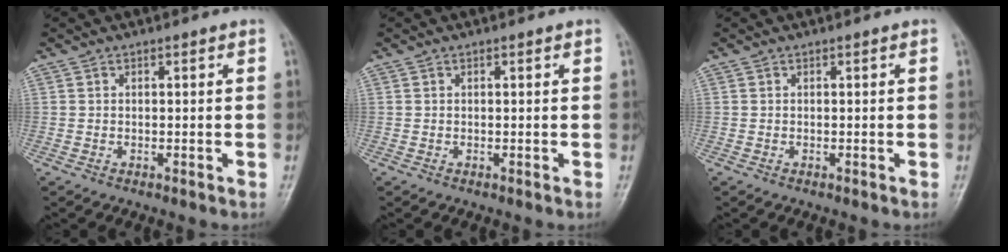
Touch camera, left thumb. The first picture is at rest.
{"total": 0.0}
{"total": 0.0}